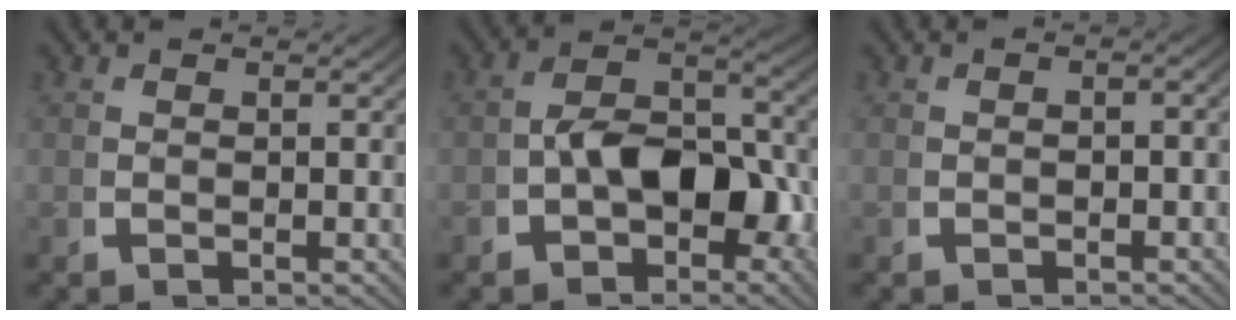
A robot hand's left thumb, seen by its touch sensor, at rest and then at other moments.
{"total": 7.5, "force": [-2.0, 4.9, 5.3], "torque": [-0.084, -0.019, -0.026]}
{"total": 1.1, "force": [-0.7, 0.5, 0.7], "torque": [-0.007, 0.000, -0.014]}